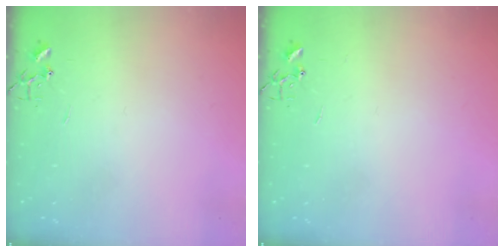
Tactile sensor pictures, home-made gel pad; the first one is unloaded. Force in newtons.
{"total": 0.0}